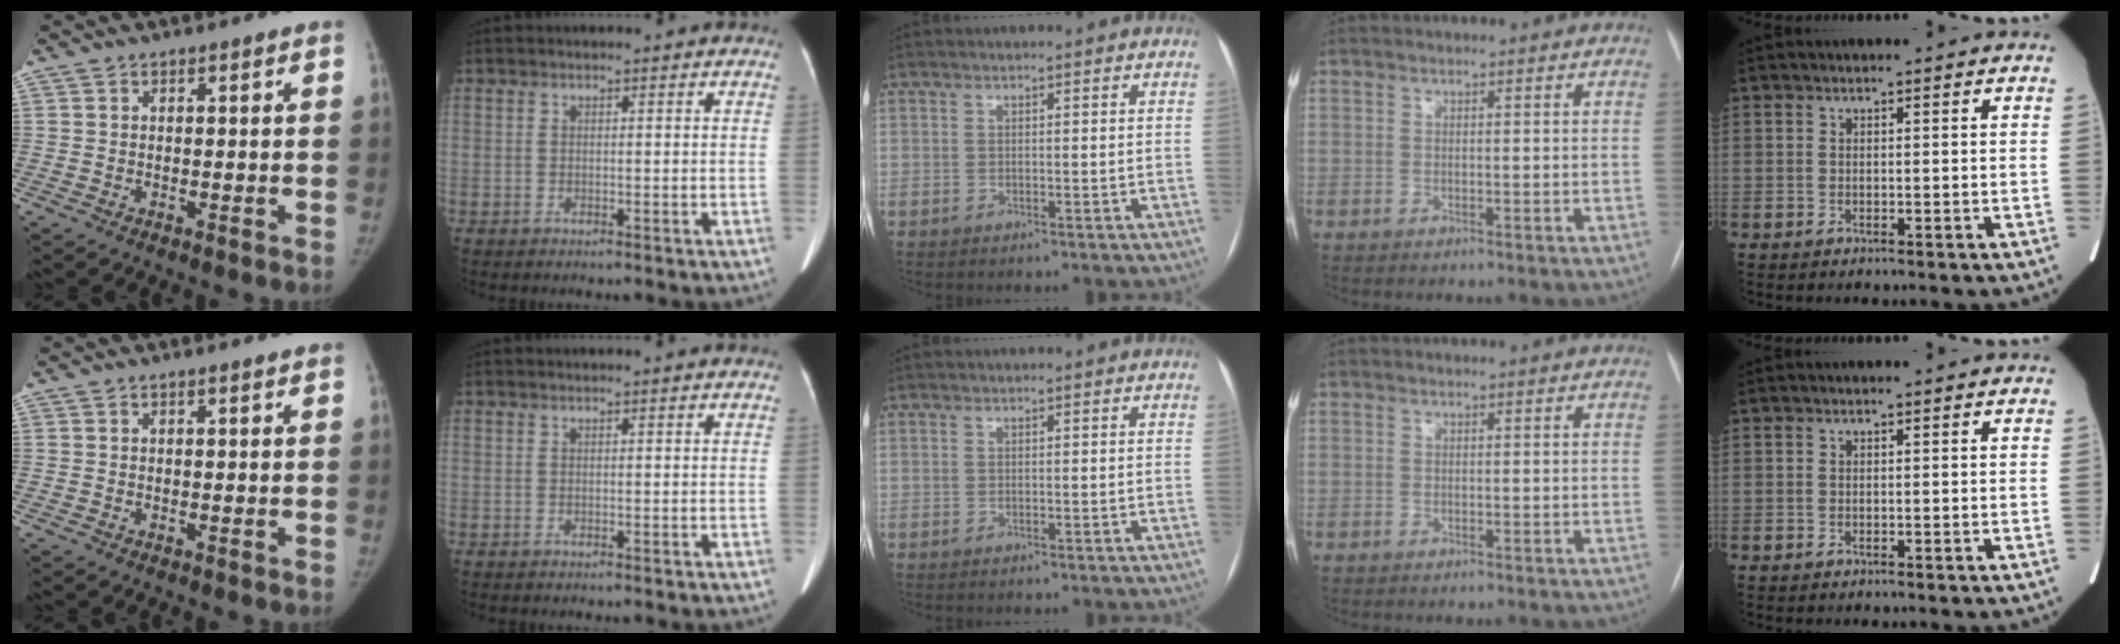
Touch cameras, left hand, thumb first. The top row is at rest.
{"thumb": {"total": 0.6, "force": [0.5, 0.1, 0.4], "torque": [-0.007, -0.001, 0.008]}, "index": {"total": 0.6, "force": [0.6, -0.1, 0.2], "torque": [-0.006, 0.006, 0.010]}}